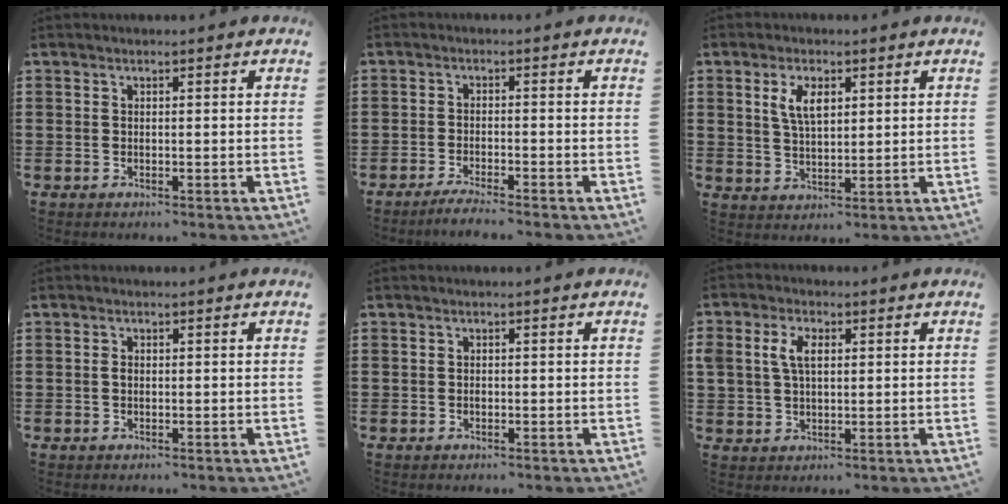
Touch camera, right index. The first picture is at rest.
{"total": 2.4, "force": [-2.3, -0.5, 0.8], "torque": [-0.014, -0.001, -0.044]}
{"total": 4.8, "force": [1.8, 2.2, 3.8], "torque": [-0.084, 0.007, 0.031]}
{"total": 0.7, "force": [-0.1, 0.4, 0.6], "torque": [-0.015, -0.001, -0.002]}
{"total": 0.5, "force": [-0.2, 0.3, 0.4], "torque": [-0.010, -0.001, -0.003]}
{"total": 4.6, "force": [1.2, 2.8, 3.5], "torque": [-0.084, 0.011, 0.015]}